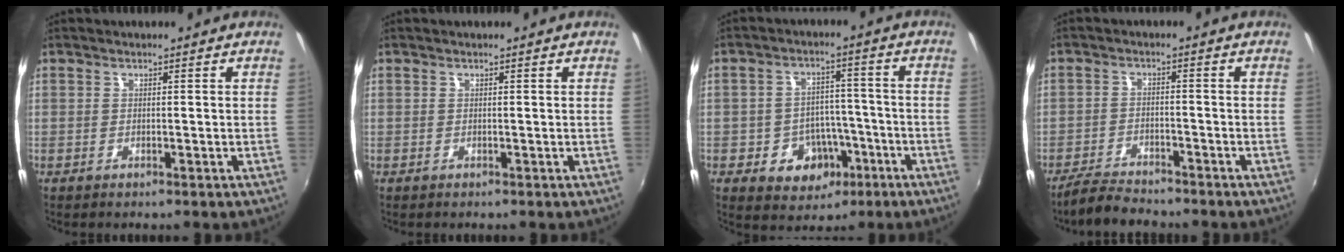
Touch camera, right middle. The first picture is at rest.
{"total": 0.0}
{"total": 9.3, "force": [-4.1, 7.3, 3.9], "torque": [-0.082, 0.021, -0.042]}
{"total": 5.2, "force": [-4.8, 1.5, 1.2], "torque": [-0.049, -0.004, -0.088]}